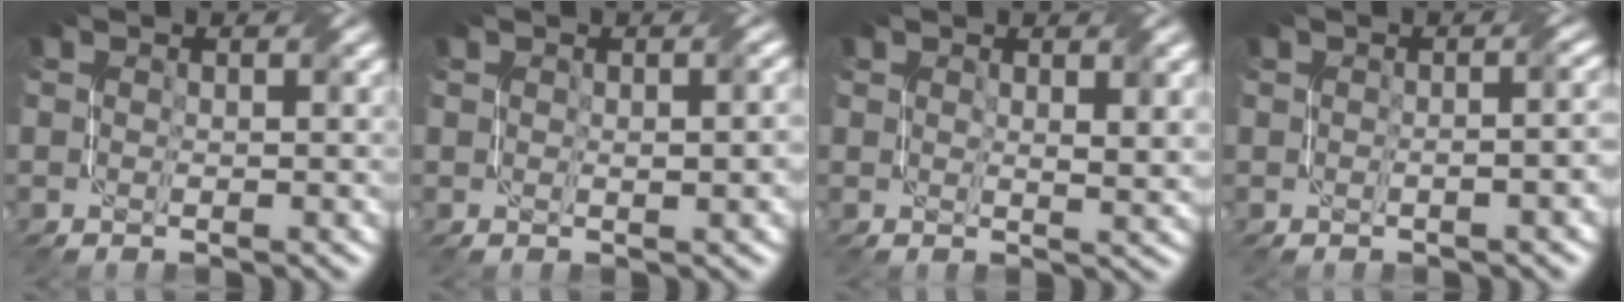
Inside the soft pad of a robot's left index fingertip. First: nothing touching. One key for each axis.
{"total": 1.6, "fx": 0.1, "fy": 0.6, "fz": 1.5, "tx": -0.020, "ty": 0.002, "tz": 0.007}
{"total": 1.9, "fx": 1.1, "fy": 0.5, "fz": 1.5, "tx": -0.022, "ty": -0.006, "tz": 0.024}
{"total": 2.3, "fx": -0.3, "fy": 1.0, "fz": 2.1, "tx": -0.015, "ty": 0.005, "tz": -0.001}